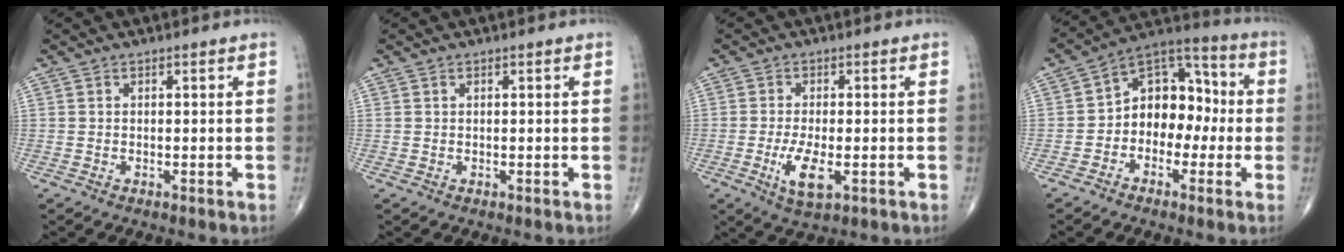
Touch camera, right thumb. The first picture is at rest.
{"total": 0.0}
{"total": 6.2, "force": [-1.8, 2.3, 5.4], "torque": [-0.101, -0.009, -0.027]}
{"total": 12.2, "force": [-1.5, 8.8, 8.3], "torque": [-0.084, 0.049, -0.043]}